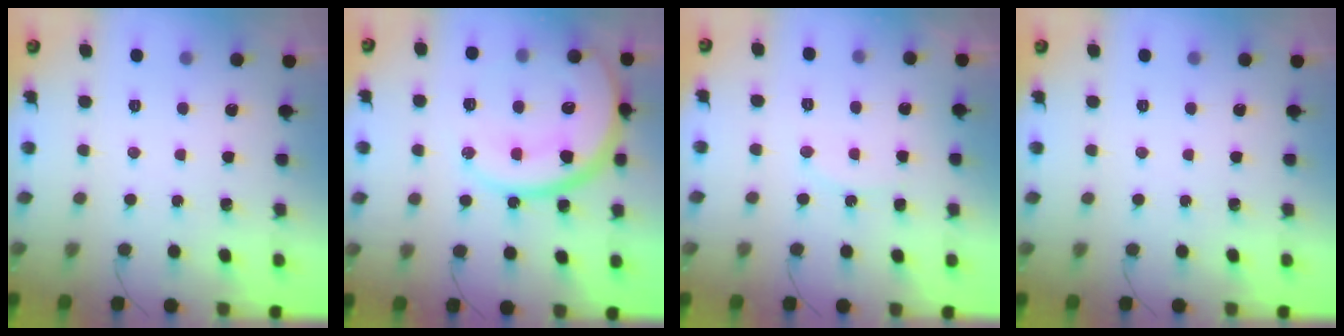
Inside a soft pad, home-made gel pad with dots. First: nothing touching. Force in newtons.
{"total": 23.7, "press": 23.6, "slide": 2.2}
{"total": 6.4, "press": 5.9, "slide": 2.5}
{"total": 0.0}